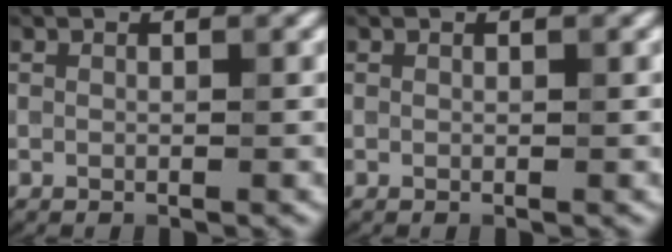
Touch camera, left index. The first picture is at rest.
{"total": 0.0}